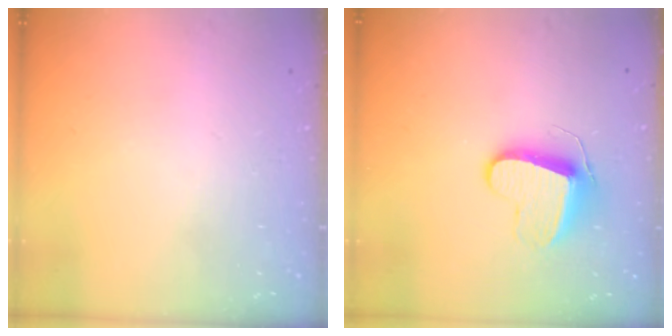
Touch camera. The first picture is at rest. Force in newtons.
{"total": 9.9, "press": 9.9, "slide": 0.8}